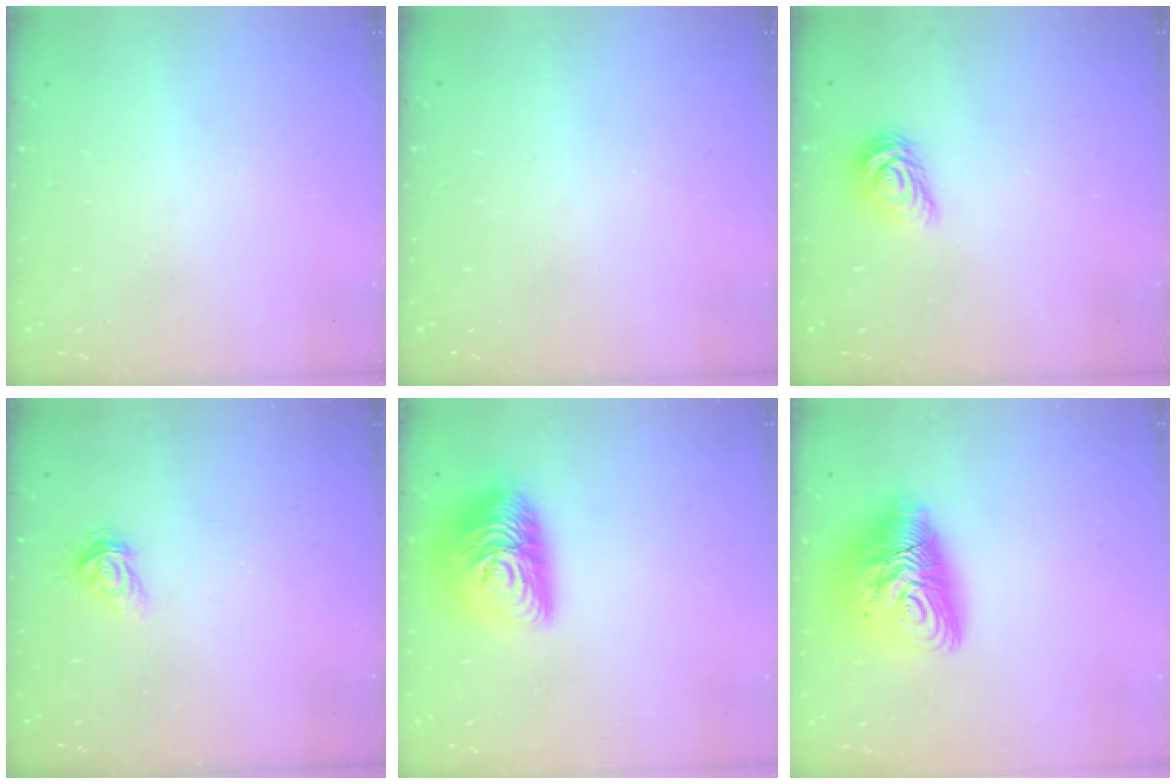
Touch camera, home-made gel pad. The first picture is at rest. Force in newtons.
{"total": 0.0}
{"total": 7.6, "press": 7.6, "slide": 0.2}
{"total": 3.2, "press": 3.1, "slide": 0.3}
{"total": 16.9, "press": 16.9, "slide": 1.1}
{"total": 14.9, "press": 14.8, "slide": 1.4}